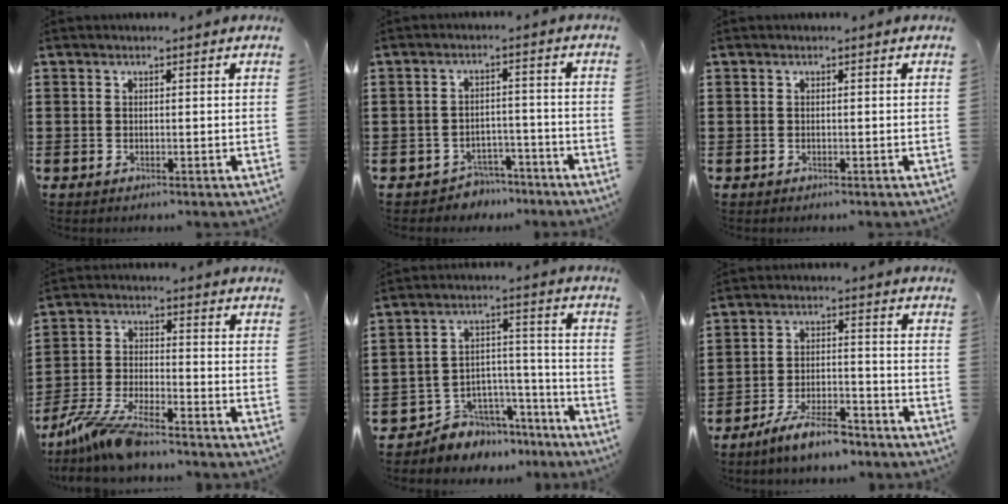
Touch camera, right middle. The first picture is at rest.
{"total": 3.6, "force": [-3.5, 1.0, -0.1], "torque": [-0.007, 0.004, -0.075]}
{"total": 0.0}
{"total": 7.8, "force": [-6.9, 0.4, 3.6], "torque": [-0.092, -0.010, -0.137]}
{"total": 5.9, "force": [-5.2, 2.8, -0.4], "torque": [-0.002, 0.016, -0.101]}
{"total": 7.1, "force": [-5.9, 1.2, 3.6], "torque": [-0.074, 0.001, -0.113]}